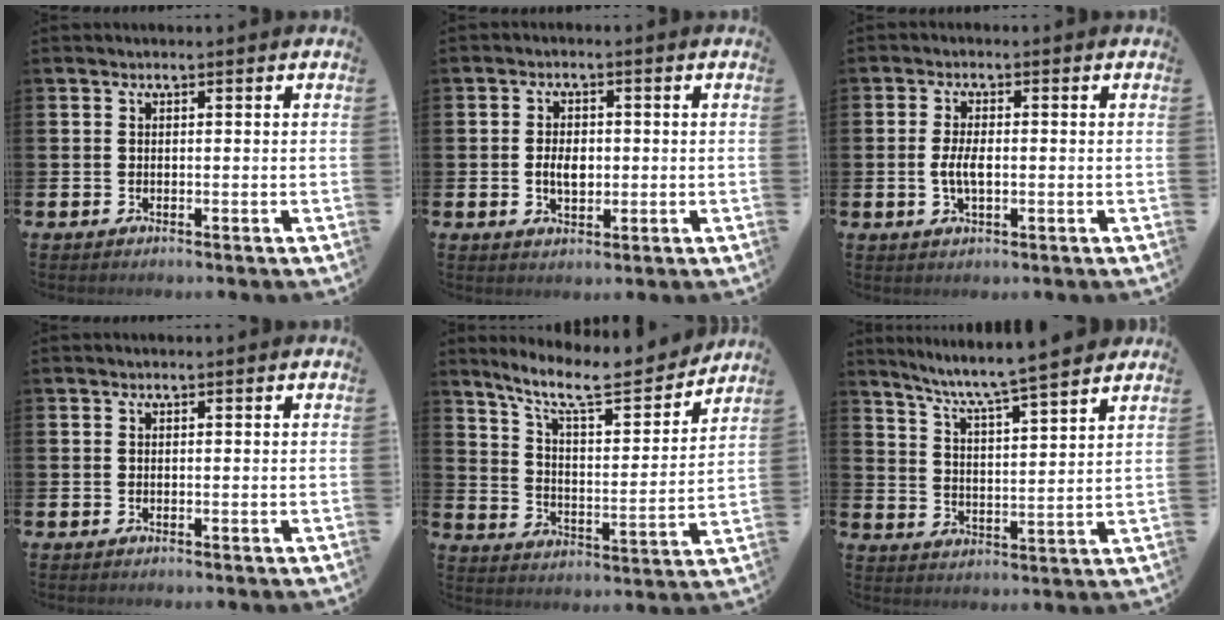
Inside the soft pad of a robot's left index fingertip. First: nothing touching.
{"total": 3.5, "force": [-0.1, 2.2, 2.7], "torque": [-0.036, 0.000, -0.006]}
{"total": 3.4, "force": [-0.3, 1.5, 3.1], "torque": [-0.063, 0.001, -0.009]}
{"total": 0.0}
{"total": 10.0, "force": [8.8, 1.8, 4.4], "torque": [-0.106, -0.060, 0.148]}
{"total": 6.9, "force": [6.5, -0.6, 2.2], "torque": [-0.070, -0.051, 0.109]}